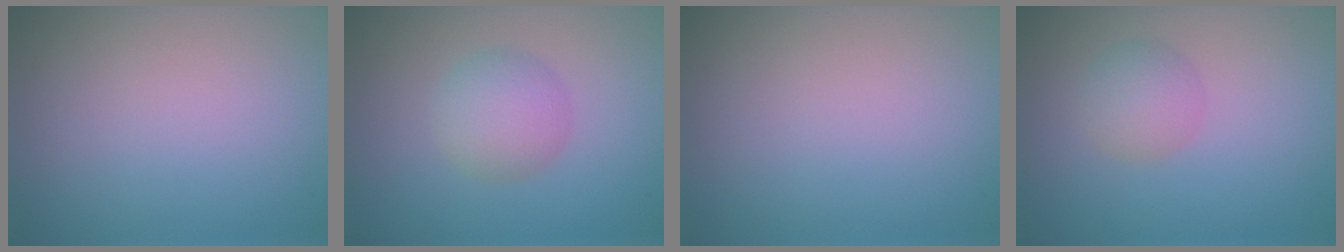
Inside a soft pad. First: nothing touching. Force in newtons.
{"total": 3.4, "press": 3.4, "slide": 0.1}
{"total": 0.0}
{"total": 2.3, "press": 2.3, "slide": 0.0}